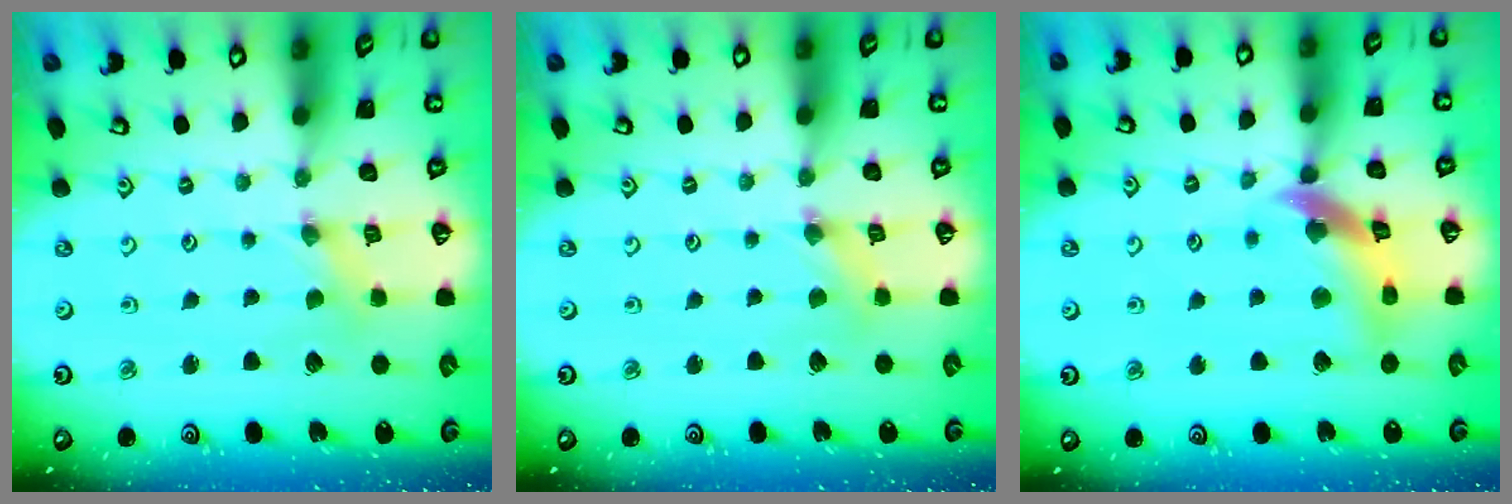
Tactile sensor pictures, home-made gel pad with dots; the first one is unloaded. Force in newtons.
{"total": 1.4, "press": 1.3, "slide": 0.3}
{"total": 11.7, "press": 11.6, "slide": 1.7}